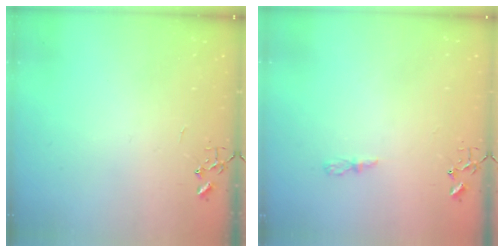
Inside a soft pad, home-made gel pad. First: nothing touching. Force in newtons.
{"total": 4.0, "press": 4.0, "slide": 0.5}